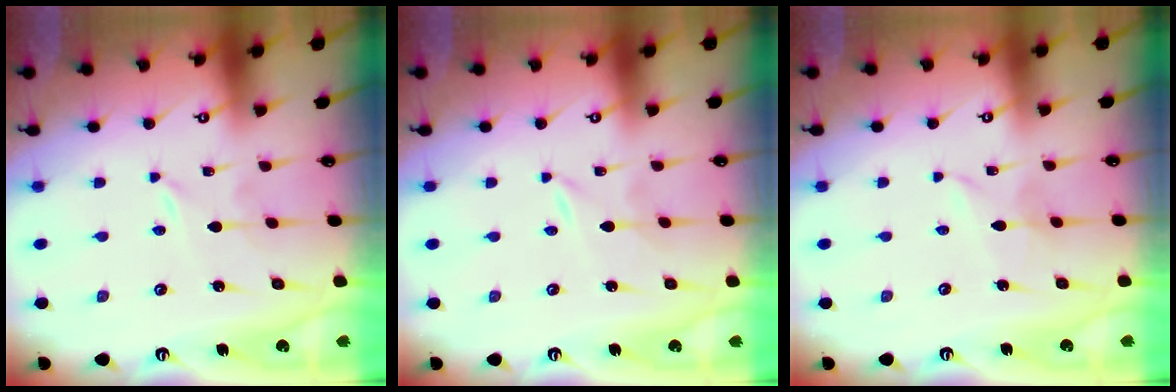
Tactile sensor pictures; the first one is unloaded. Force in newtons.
{"total": 0.0}
{"total": 2.0, "press": 2.0, "slide": 0.0}